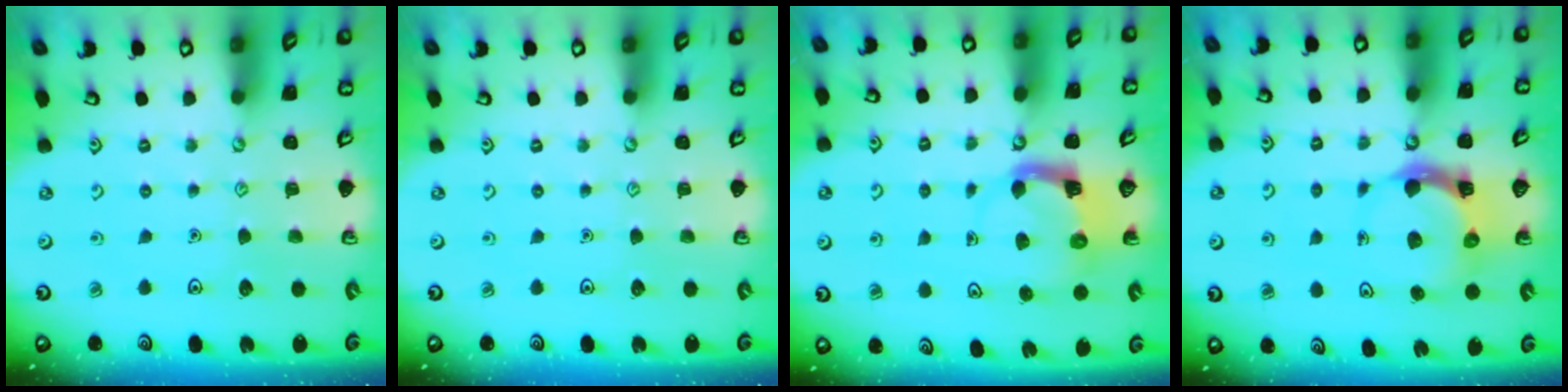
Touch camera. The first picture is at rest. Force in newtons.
{"total": 0.0}
{"total": 3.8, "press": 3.8, "slide": 0.6}
{"total": 5.1, "press": 5.0, "slide": 0.7}